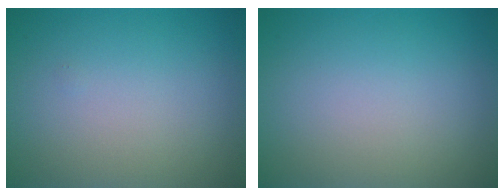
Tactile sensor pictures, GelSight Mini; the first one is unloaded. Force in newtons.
{"total": 0.0}